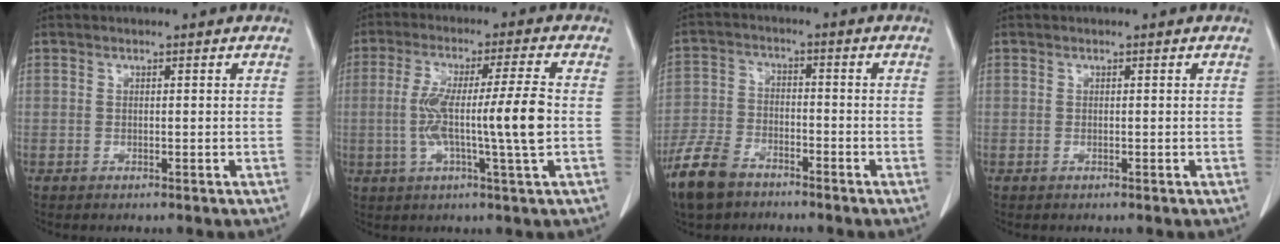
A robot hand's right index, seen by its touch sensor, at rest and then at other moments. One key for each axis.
{"total": 11.6, "fx": -0.9, "fy": -0.5, "fz": 11.6, "tx": -0.215, "ty": 0.005, "tz": -0.019}
{"total": 8.4, "fx": -6.2, "fy": 4.1, "fz": 3.9, "tx": -0.097, "ty": -0.010, "tz": -0.121}
{"total": 0.0}